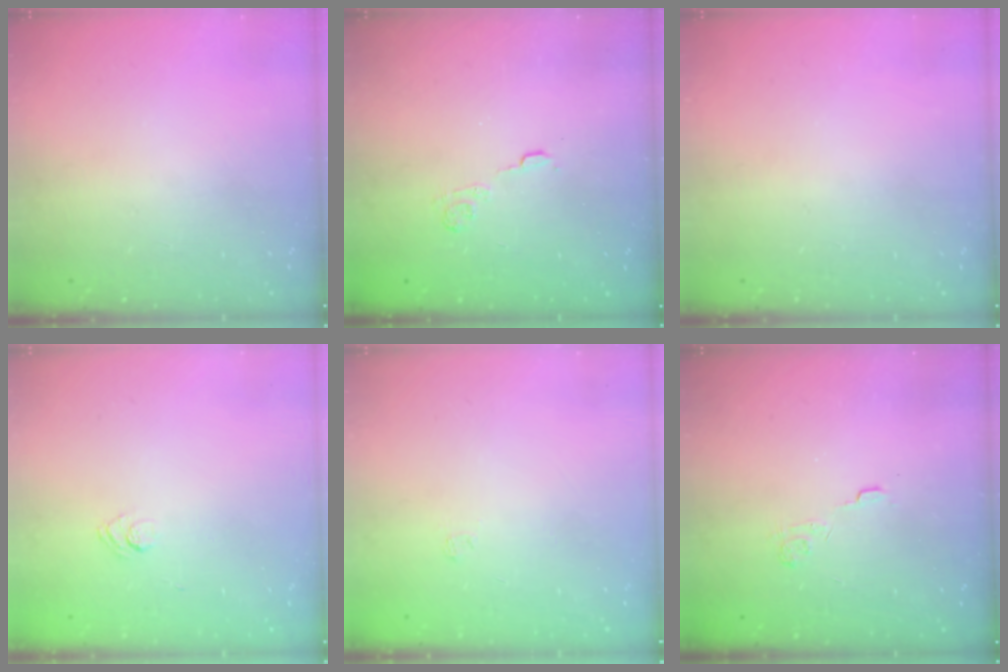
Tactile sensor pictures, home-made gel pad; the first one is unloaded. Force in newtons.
{"total": 2.9, "press": 2.4, "slide": 1.5}
{"total": 0.0}
{"total": 3.2, "press": 3.0, "slide": 1.2}
{"total": 1.8, "press": 1.4, "slide": 1.1}
{"total": 2.4, "press": 1.9, "slide": 1.5}